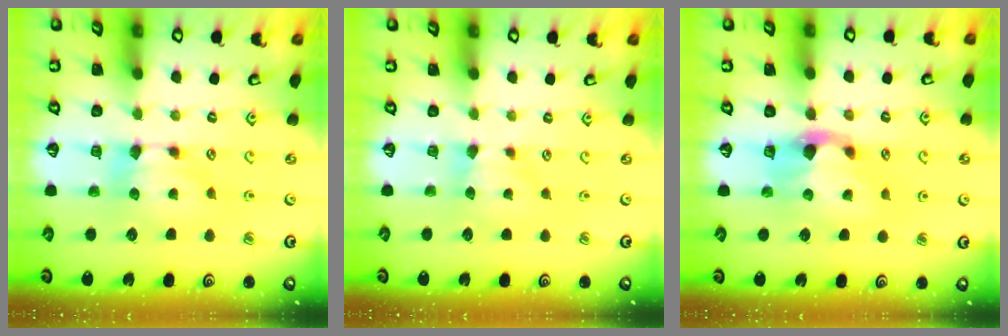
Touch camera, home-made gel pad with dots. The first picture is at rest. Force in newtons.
{"total": 1.6, "press": 1.4, "slide": 0.7}
{"total": 2.9, "press": 2.5, "slide": 1.5}